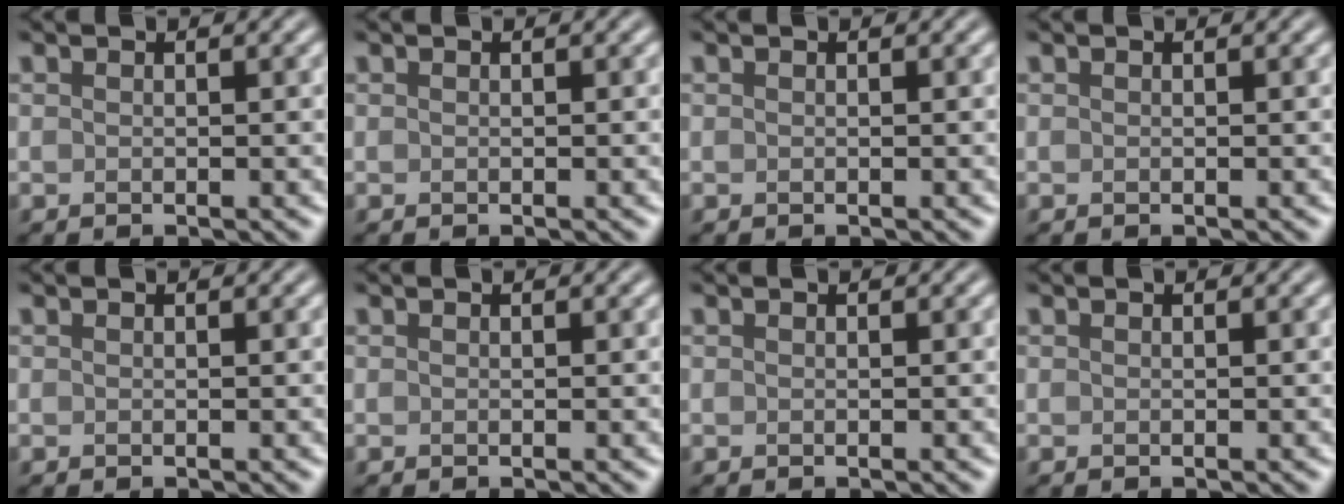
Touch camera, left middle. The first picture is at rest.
{"total": 0.0}
{"total": 0.0}
{"total": 0.0}
{"total": 0.0}
{"total": 0.0}
{"total": 0.0}
{"total": 0.0}